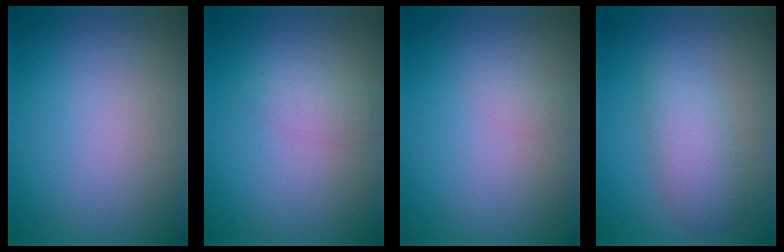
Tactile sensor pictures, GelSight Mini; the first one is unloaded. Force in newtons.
{"total": 1.6, "press": 1.6, "slide": 0.1}
{"total": 0.8, "press": 0.8, "slide": 0.0}
{"total": 3.6, "press": 3.6, "slide": 0.2}